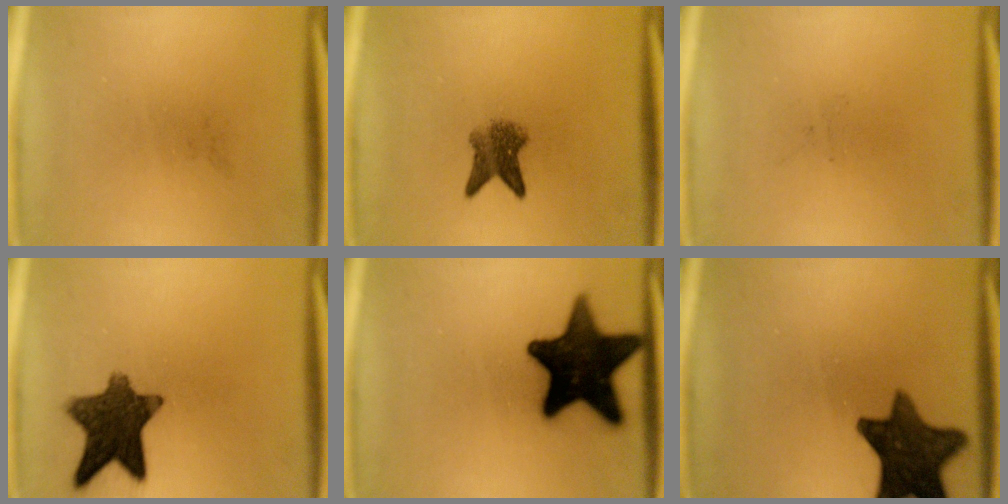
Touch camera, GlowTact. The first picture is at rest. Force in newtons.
{"total": 4.4}
{"total": 0.0}
{"total": 11.5}
{"total": 19.1}
{"total": 12.9}